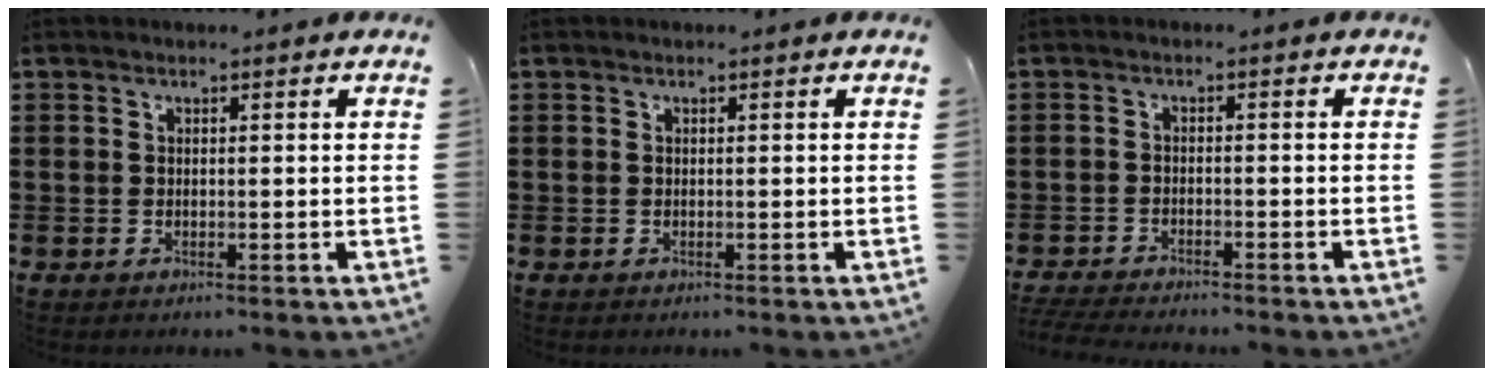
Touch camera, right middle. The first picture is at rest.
{"total": 0.0}
{"total": 3.0, "force": [-3.0, 0.0, 0.2], "torque": [-0.014, -0.005, -0.065]}